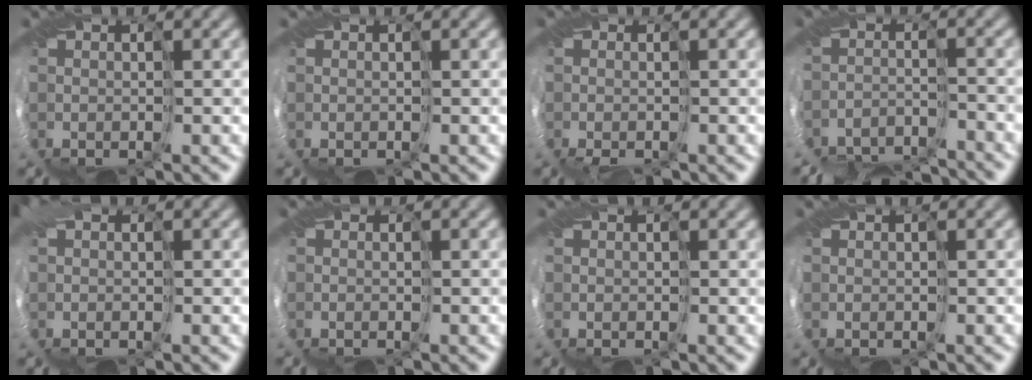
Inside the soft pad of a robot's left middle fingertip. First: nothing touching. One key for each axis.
{"total": 0.0}
{"total": 3.0, "fx": -2.8, "fy": -0.6, "fz": -0.9, "tx": -0.002, "ty": -0.025, "tz": -0.026}
{"total": 9.5, "fx": -9.4, "fy": 0.0, "fz": -0.7, "tx": -0.004, "ty": -0.023, "tz": -0.134}
{"total": 0.5, "fx": -0.1, "fy": 0.3, "fz": 0.4, "tx": -0.035, "ty": 0.000, "tz": 0.018}
{"total": 3.0, "fx": -1.6, "fy": -1.6, "fz": -1.9, "tx": 0.018, "ty": -0.019, "tz": -0.008}
{"total": 0.0}
{"total": 0.0}